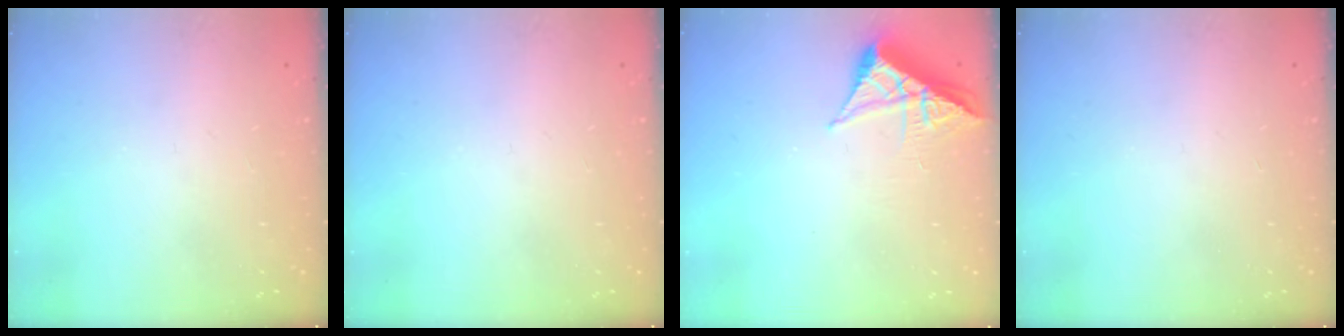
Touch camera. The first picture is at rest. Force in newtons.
{"total": 0.0}
{"total": 6.3, "press": 6.2, "slide": 0.9}
{"total": 0.0}